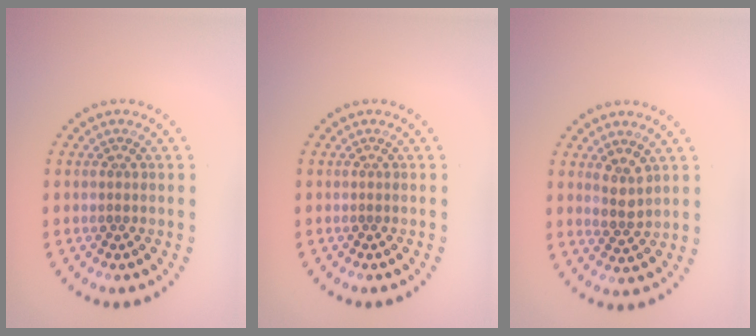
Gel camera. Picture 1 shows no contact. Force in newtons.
{"total": 0.0}
{"total": 2.0, "press": 1.7, "slide": 1.0}